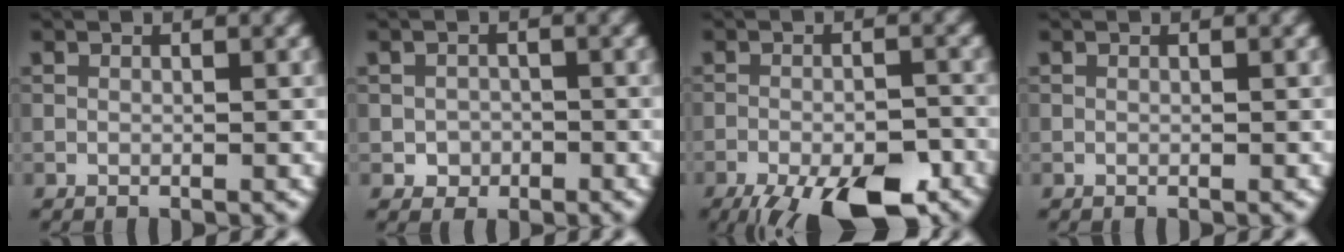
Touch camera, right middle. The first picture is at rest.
{"total": 1.5, "force": [-0.5, 1.4, 0.4], "torque": [0.001, -0.001, -0.012]}
{"total": 10.8, "force": [-7.6, 3.6, 6.7], "torque": [-0.105, -0.032, -0.110]}
{"total": 0.0}